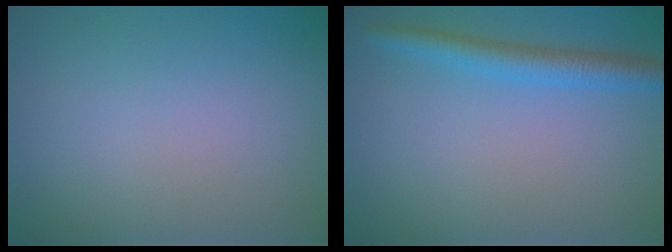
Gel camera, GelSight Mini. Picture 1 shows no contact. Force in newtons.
{"total": 3.0, "press": 3.0, "slide": 0.2}